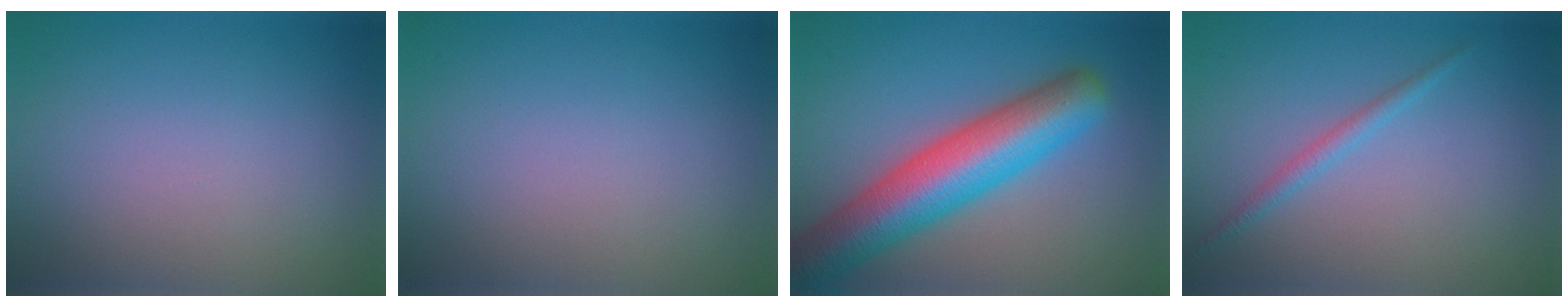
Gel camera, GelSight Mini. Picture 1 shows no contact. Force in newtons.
{"total": 0.0}
{"total": 10.3, "press": 10.3, "slide": 0.4}
{"total": 1.4, "press": 1.4, "slide": 0.1}